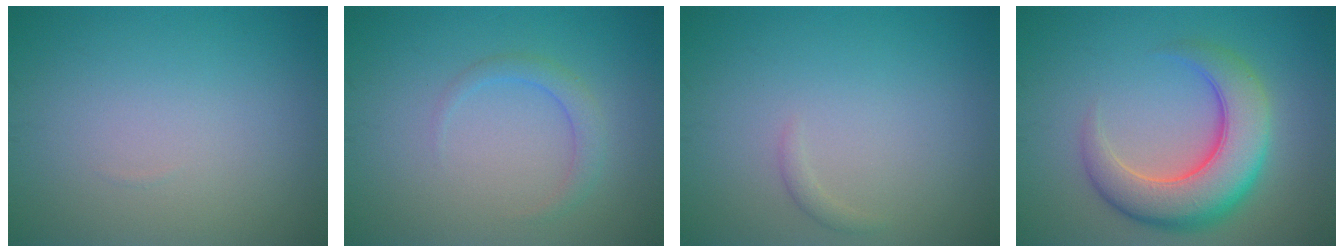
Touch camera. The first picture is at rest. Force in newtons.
{"total": 1.7, "press": 1.7, "slide": 0.1}
{"total": 0.7, "press": 0.7, "slide": 0.1}
{"total": 7.8, "press": 7.8, "slide": 0.4}